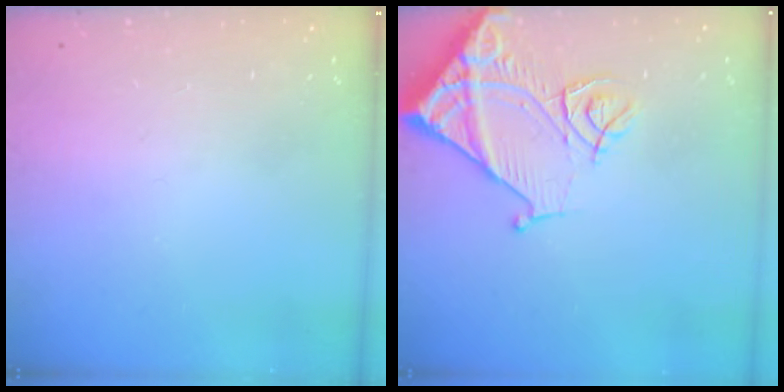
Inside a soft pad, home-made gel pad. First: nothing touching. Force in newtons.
{"total": 12.4, "press": 12.3, "slide": 1.6}